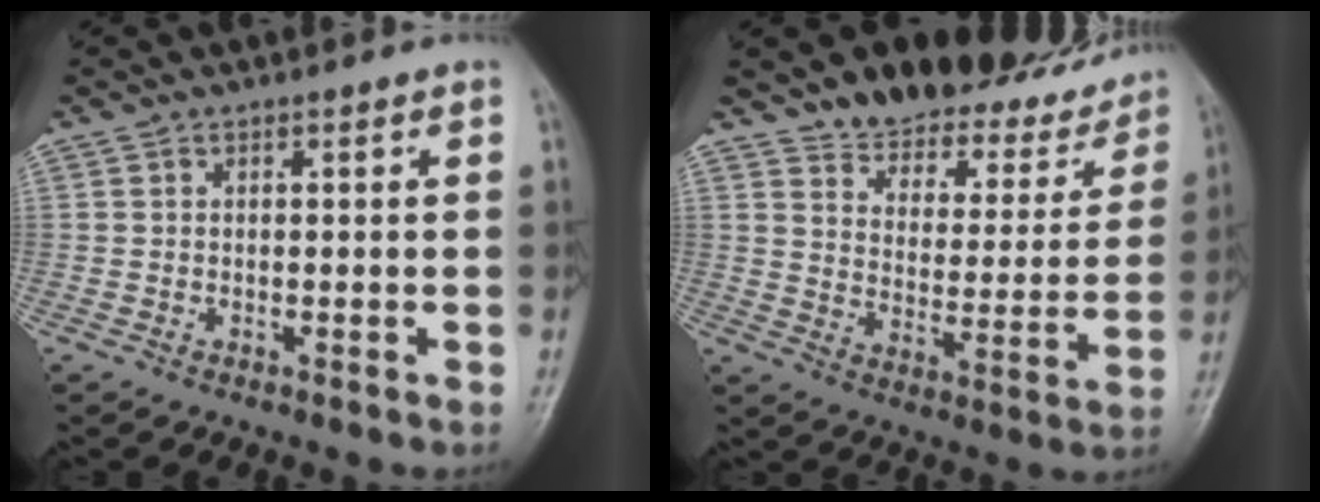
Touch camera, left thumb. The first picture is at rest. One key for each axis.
{"total": 18.6, "fx": 16.1, "fy": 7.4, "fz": 5.6, "tx": -0.025, "ty": -0.097, "tz": 0.217}